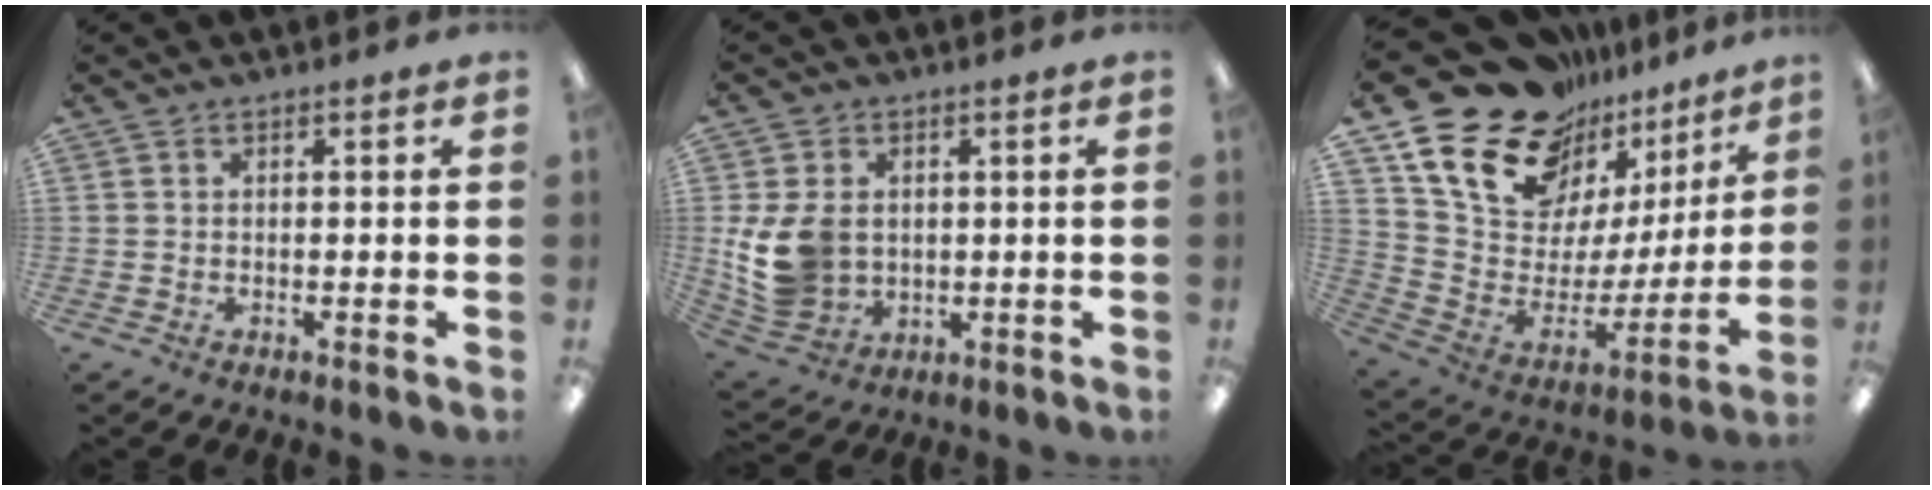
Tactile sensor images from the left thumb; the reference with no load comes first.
{"total": 11.3, "force": [0.6, 9.1, 6.6], "torque": [-0.163, 0.010, 0.016]}
{"total": 21.0, "force": [15.5, 11.8, 7.8], "torque": [-0.136, -0.124, 0.289]}